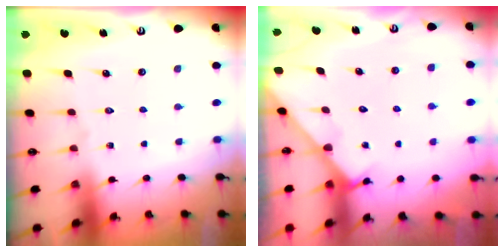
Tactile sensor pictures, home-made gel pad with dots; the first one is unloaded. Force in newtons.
{"total": 2.6, "press": 2.5, "slide": 0.3}